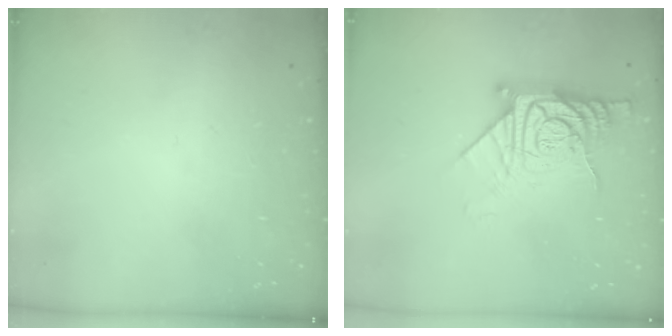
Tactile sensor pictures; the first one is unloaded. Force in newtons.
{"total": 14.3, "press": 14.2, "slide": 1.6}